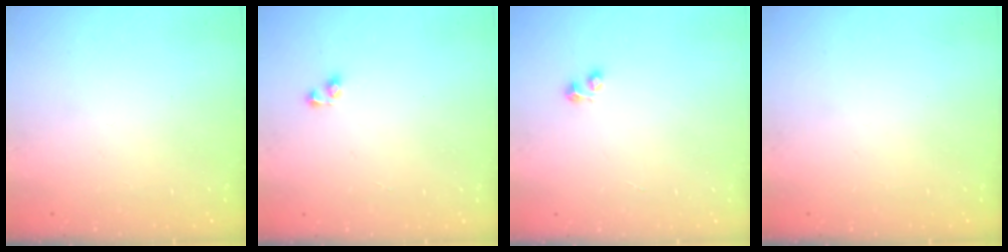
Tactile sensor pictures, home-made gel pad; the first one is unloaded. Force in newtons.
{"total": 3.1, "press": 3.1, "slide": 0.2}
{"total": 2.4, "press": 2.4, "slide": 0.4}
{"total": 0.0}